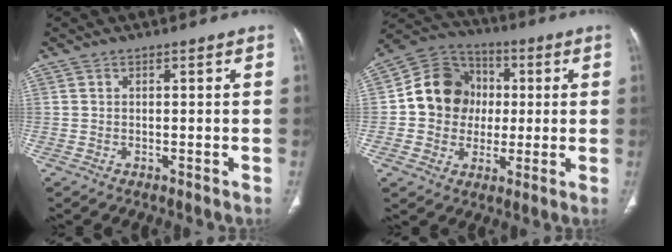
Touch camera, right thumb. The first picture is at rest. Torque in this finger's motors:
{"motor_torque": [1.25, 1.51, 0.81, -0.69, 0.08]}